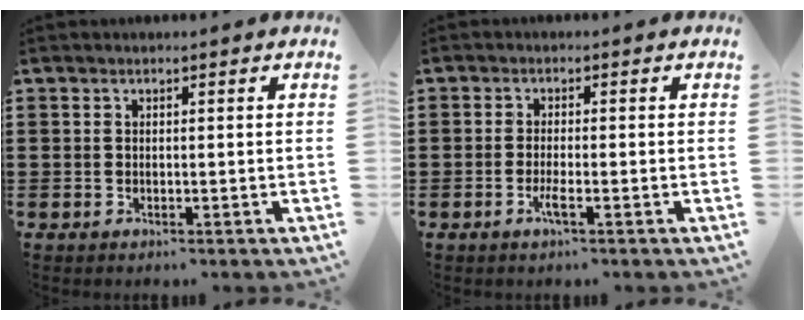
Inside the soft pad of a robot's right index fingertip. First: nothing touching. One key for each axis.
{"total": 2.4, "fx": -1.2, "fy": 0.0, "fz": 2.2, "tx": -0.052, "ty": -0.011, "tz": -0.024}